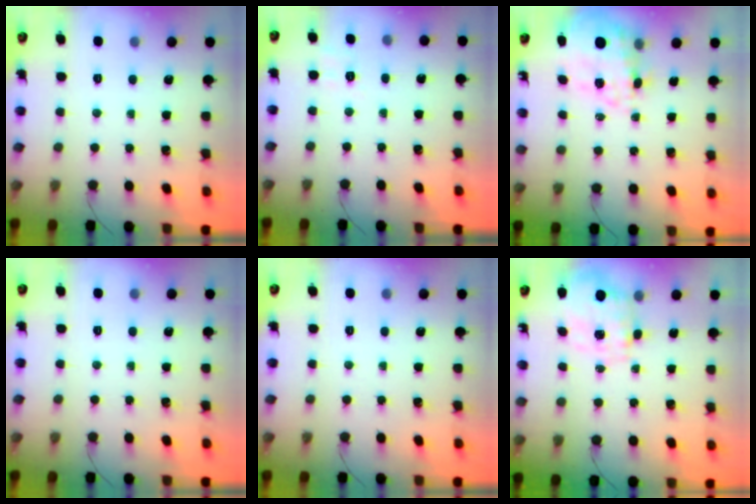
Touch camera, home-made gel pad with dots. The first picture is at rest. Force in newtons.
{"total": 2.9, "press": 2.3, "slide": 1.9}
{"total": 10.2, "press": 9.5, "slide": 3.8}
{"total": 0.0}
{"total": 0.0}
{"total": 2.9, "press": 2.7, "slide": 1.0}